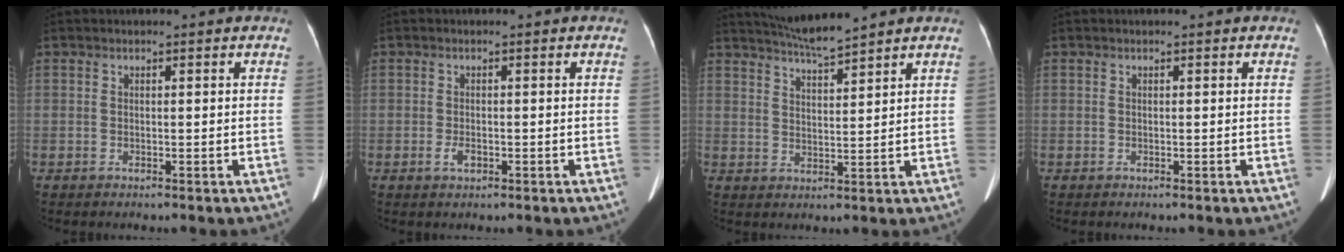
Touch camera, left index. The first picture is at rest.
{"total": 1.6, "force": [-0.9, 0.7, 1.1], "torque": [-0.024, -0.008, -0.012]}
{"total": 6.2, "force": [5.7, -0.8, 2.1], "torque": [-0.044, 0.007, 0.107]}
{"total": 0.0}